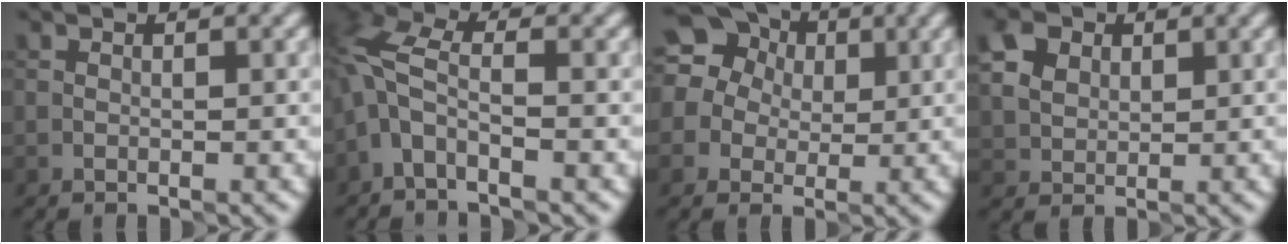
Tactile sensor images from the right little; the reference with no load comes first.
{"total": 3.9, "force": [-1.6, 1.6, 3.2], "torque": [-0.075, 0.011, -0.047]}
{"total": 12.9, "force": [4.4, 11.2, 4.7], "torque": [-0.117, 0.055, 0.048]}
{"total": 5.2, "force": [2.6, 3.7, 2.6], "torque": [-0.077, 0.024, 0.052]}